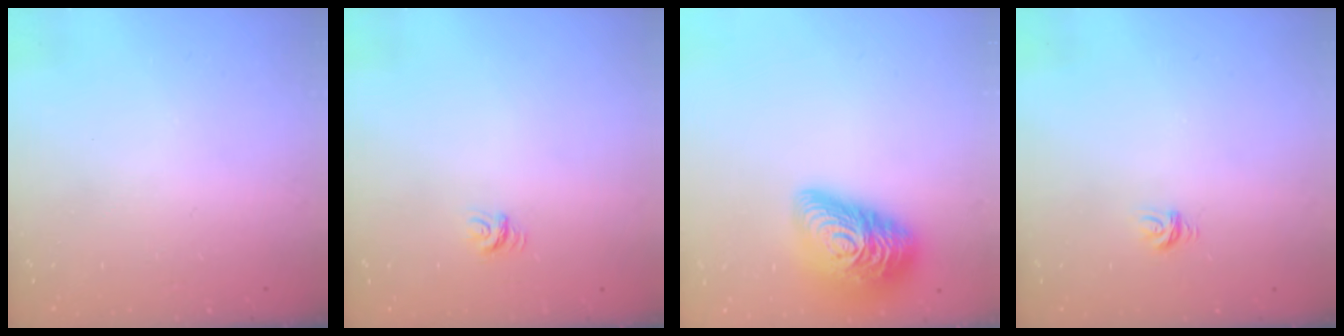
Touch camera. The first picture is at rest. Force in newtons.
{"total": 4.5, "press": 4.5, "slide": 0.3}
{"total": 21.0, "press": 21.0, "slide": 1.1}
{"total": 3.2, "press": 3.2, "slide": 0.2}